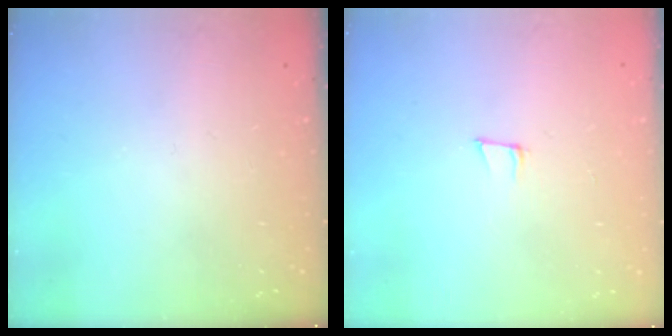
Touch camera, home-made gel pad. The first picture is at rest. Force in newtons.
{"total": 5.8, "press": 4.7, "slide": 3.4}